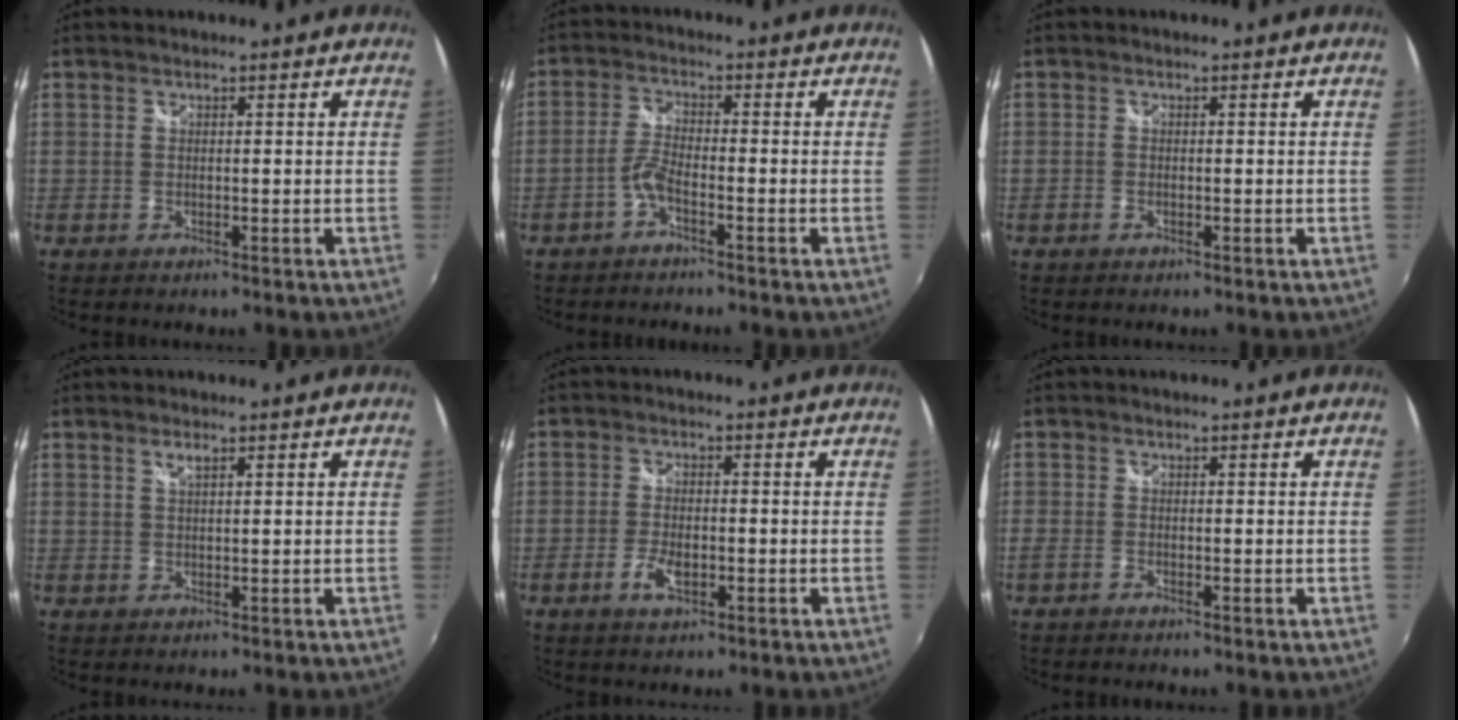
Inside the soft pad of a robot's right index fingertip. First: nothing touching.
{"total": 3.0, "force": [-2.0, 0.5, 2.2], "torque": [-0.059, 0.009, -0.042]}
{"total": 0.6, "force": [-0.4, 0.4, 0.2], "torque": [-0.005, 0.000, -0.009]}
{"total": 1.3, "force": [0.8, 0.3, 1.0], "torque": [-0.019, 0.002, 0.013]}
{"total": 4.0, "force": [-1.6, 1.8, 3.1], "torque": [-0.071, -0.001, -0.031]}
{"total": 1.2, "force": [-1.0, 0.4, 0.6], "torque": [-0.015, -0.004, -0.022]}